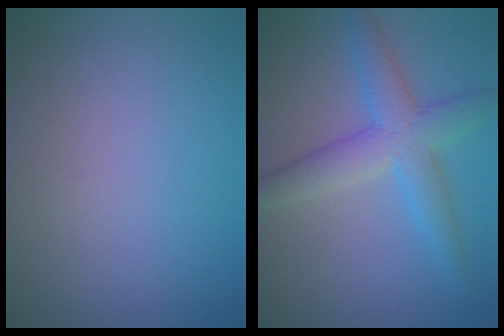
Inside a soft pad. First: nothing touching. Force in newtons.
{"total": 4.8, "press": 4.8, "slide": 0.2}